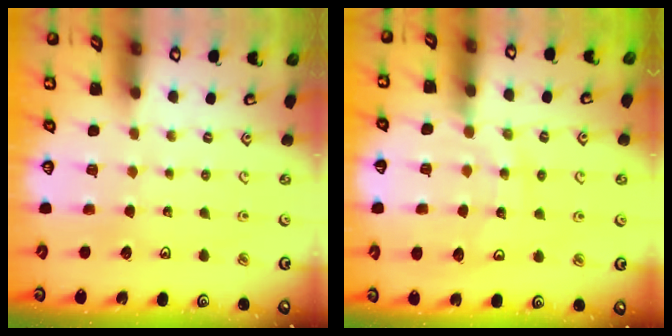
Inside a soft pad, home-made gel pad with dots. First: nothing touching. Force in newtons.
{"total": 12.6, "press": 12.5, "slide": 1.5}